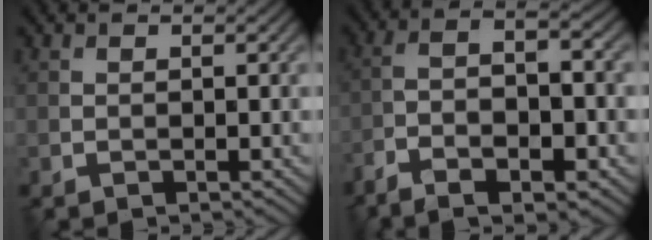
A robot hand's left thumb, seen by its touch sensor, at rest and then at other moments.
{"total": 9.9, "force": [-5.5, 2.8, 7.7], "torque": [-0.145, -0.011, -0.093]}